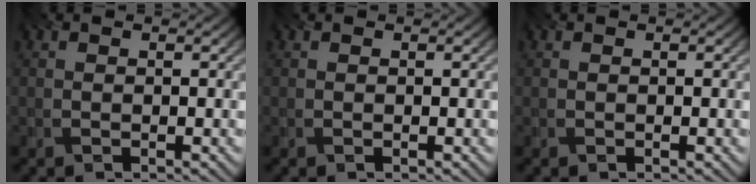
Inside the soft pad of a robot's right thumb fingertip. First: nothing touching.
{"total": 0.0}
{"total": 0.0}